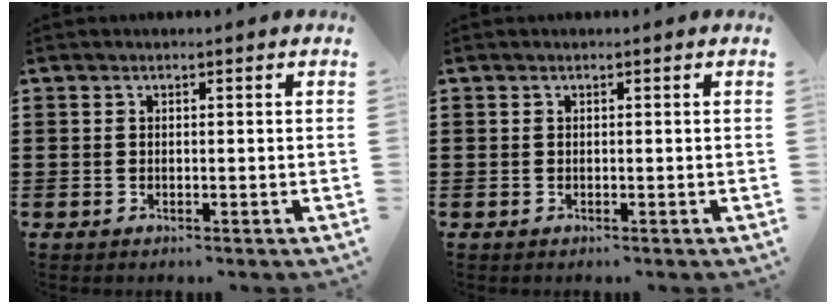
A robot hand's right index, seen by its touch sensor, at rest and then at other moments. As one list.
[{"total": 0.0}]